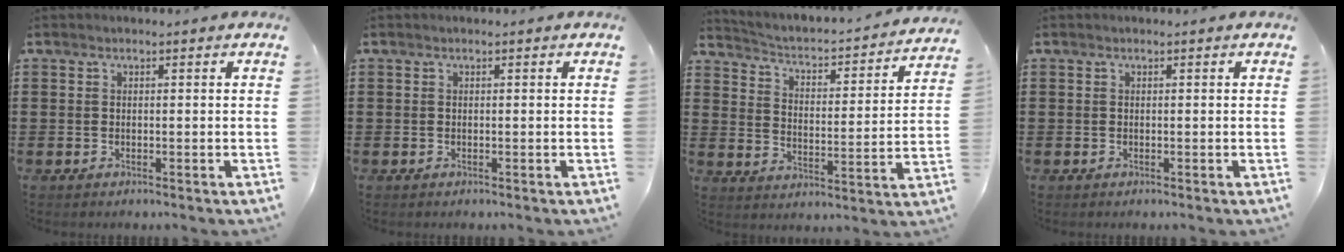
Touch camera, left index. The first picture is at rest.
{"total": 0.0}
{"total": 2.0, "force": [1.9, 0.2, 0.7], "torque": [-0.030, -0.030, 0.018]}
{"total": 0.0}